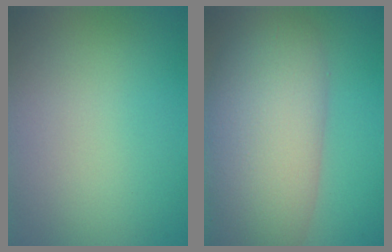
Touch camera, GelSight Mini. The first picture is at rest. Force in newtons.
{"total": 12.3, "press": 12.3, "slide": 0.7}